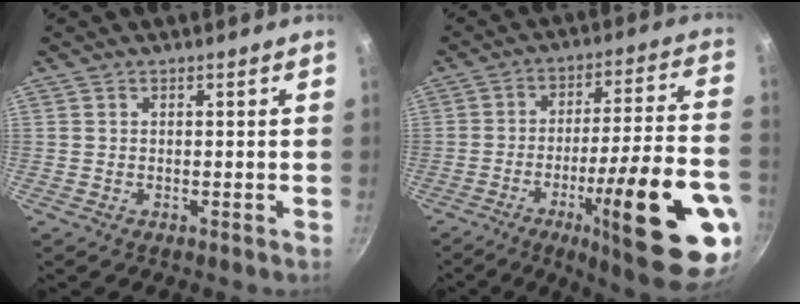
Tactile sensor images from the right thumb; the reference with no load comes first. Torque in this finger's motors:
{"motor_torque": [2.43, 2.58, 1.50, -1.27, 0.58]}